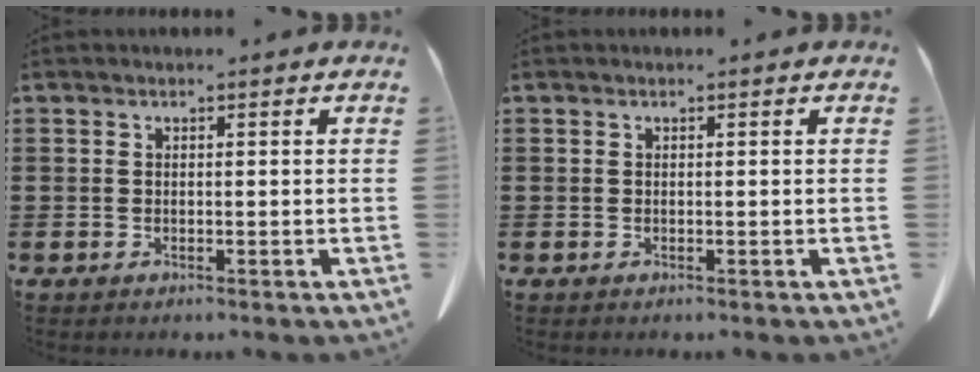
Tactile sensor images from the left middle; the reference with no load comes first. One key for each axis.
{"total": 0.0}